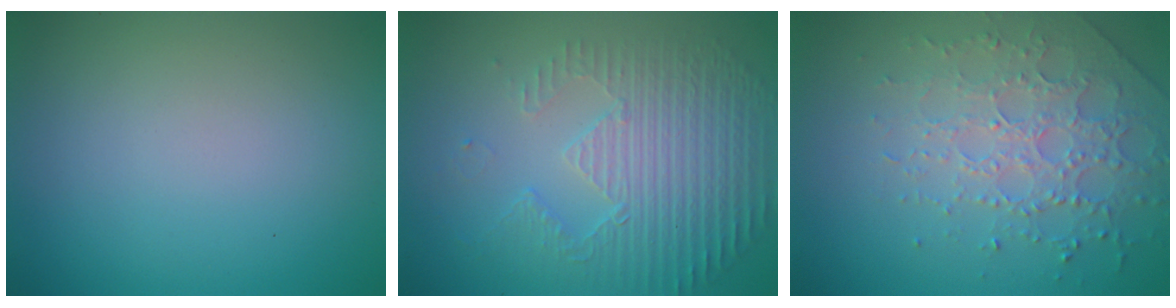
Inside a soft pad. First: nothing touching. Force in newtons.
{"total": 5.4, "press": 3.6, "slide": 4.0}
{"total": 3.7, "press": 3.6, "slide": 1.1}